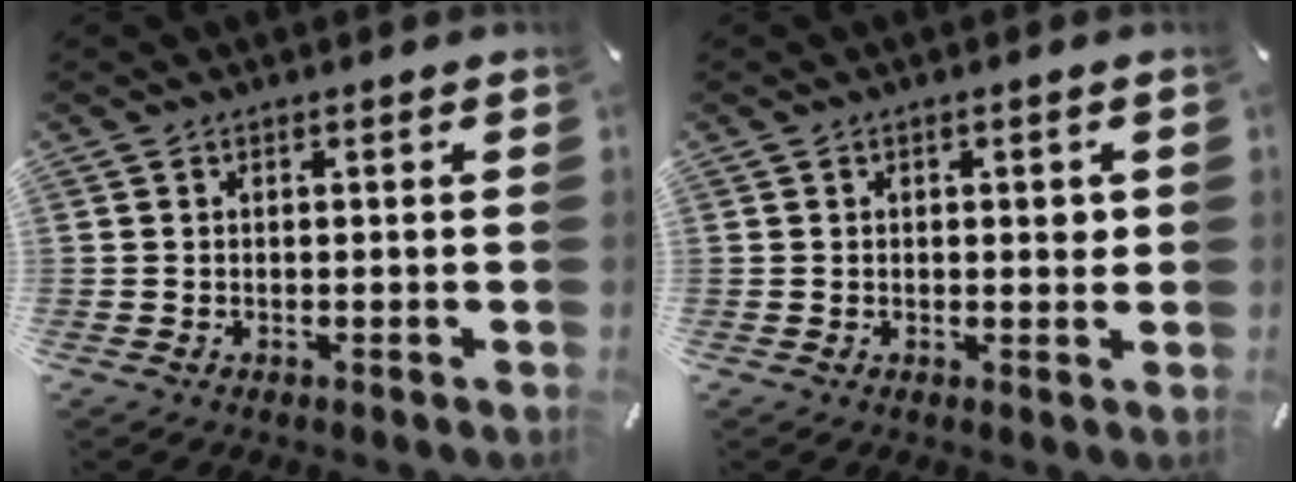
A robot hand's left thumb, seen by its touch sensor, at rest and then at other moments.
{"total": 1.8, "force": [0.6, 1.0, 1.4], "torque": [-0.011, -0.003, 0.006]}